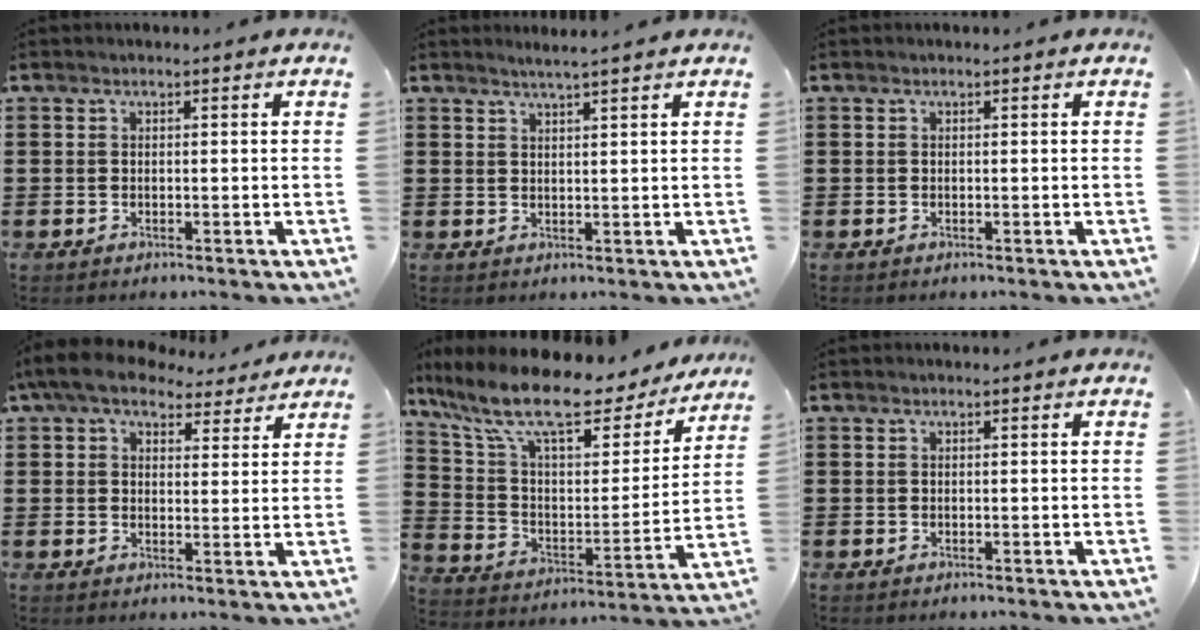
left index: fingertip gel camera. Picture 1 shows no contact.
{"total": 2.2, "force": [2.0, -0.4, 0.8], "torque": [-0.018, 0.000, 0.038]}
{"total": 0.0}
{"total": 7.0, "force": [5.6, 2.6, 3.1], "torque": [-0.074, -0.009, 0.102]}
{"total": 13.2, "force": [10.4, 3.2, 7.4], "torque": [-0.170, -0.065, 0.175]}
{"total": 0.0}